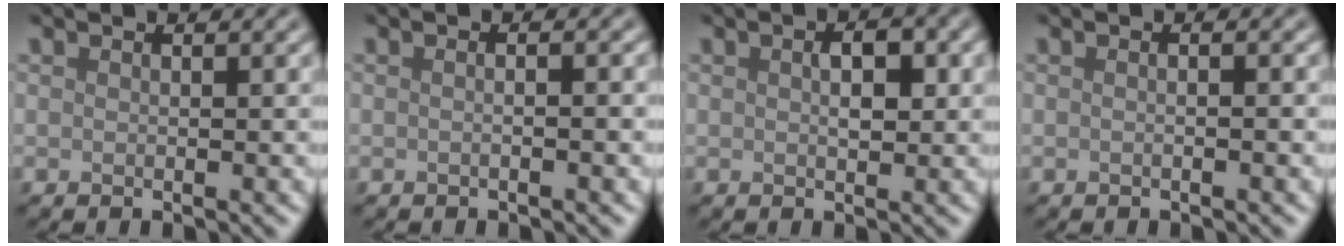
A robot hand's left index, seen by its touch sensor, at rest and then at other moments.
{"total": 2.5, "force": [0.4, 1.3, 2.1], "torque": [0.004, 0.003, -0.020]}
{"total": 2.4, "force": [0.5, 1.1, 2.1], "torque": [-0.033, 0.003, 0.006]}
{"total": 1.8, "force": [0.2, 0.9, 1.5], "torque": [0.001, -0.003, -0.012]}